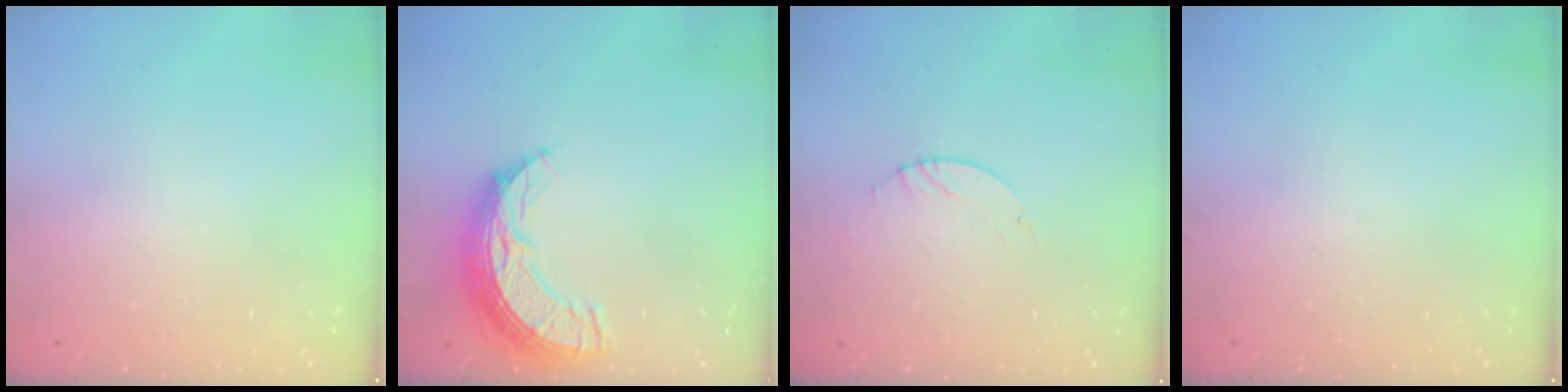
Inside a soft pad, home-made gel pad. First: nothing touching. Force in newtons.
{"total": 10.5, "press": 10.4, "slide": 0.9}
{"total": 0.9, "press": 0.8, "slide": 0.2}
{"total": 0.0}